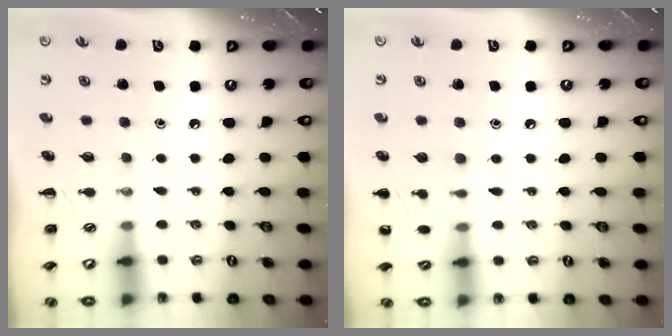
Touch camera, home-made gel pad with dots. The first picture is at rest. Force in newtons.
{"total": 5.9, "press": 5.6, "slide": 1.8}